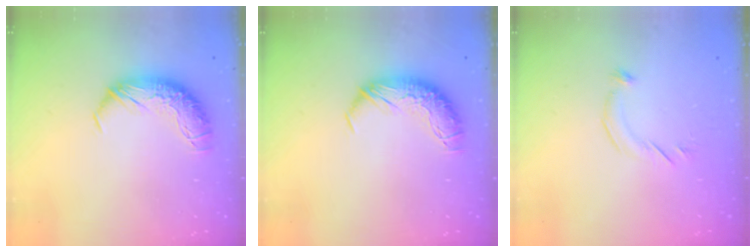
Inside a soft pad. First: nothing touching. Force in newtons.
{"total": 0.0}
{"total": 4.6, "press": 4.4, "slide": 1.2}